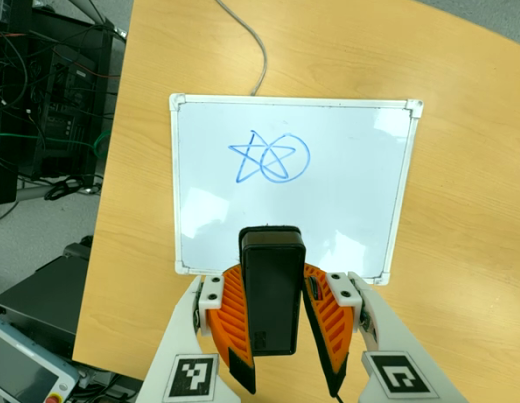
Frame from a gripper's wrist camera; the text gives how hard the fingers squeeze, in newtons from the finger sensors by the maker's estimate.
{"total": 8.7, "left": 7.5, "right": 10.0}